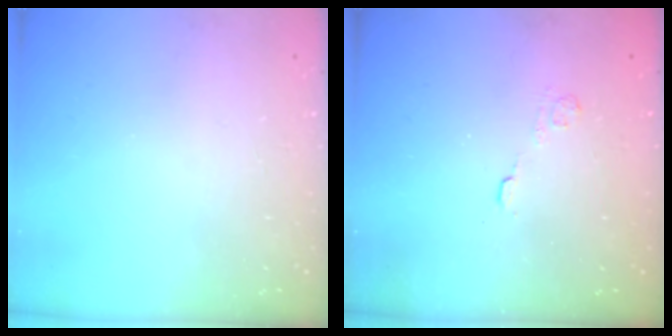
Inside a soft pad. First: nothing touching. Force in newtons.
{"total": 2.7, "press": 2.3, "slide": 1.4}